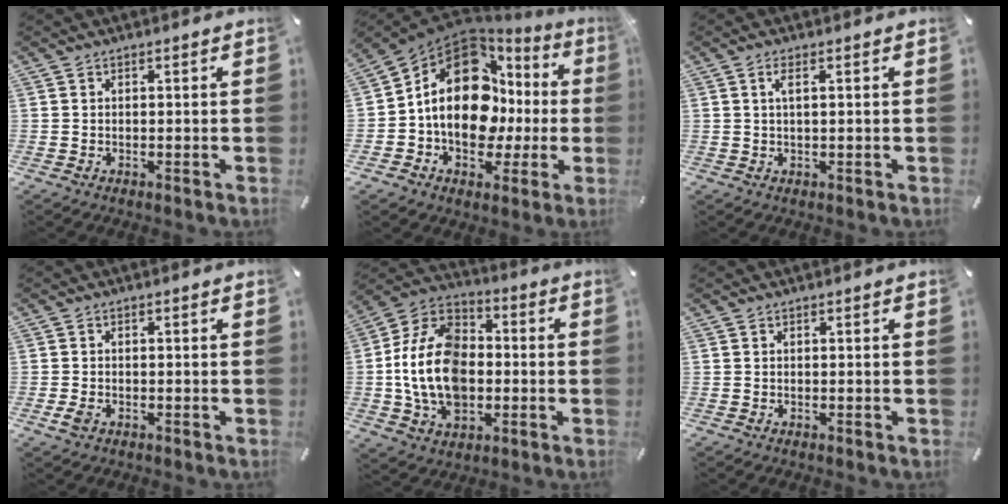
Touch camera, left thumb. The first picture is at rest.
{"total": 19.0, "force": [1.9, 13.3, 13.5], "torque": [-0.230, -0.007, 0.032]}
{"total": 2.4, "force": [0.6, 0.4, 2.2], "torque": [-0.046, 0.003, 0.009]}
{"total": 2.1, "force": [-0.8, 1.2, 1.5], "torque": [-0.040, -0.003, -0.017]}
{"total": 18.3, "force": [-2.5, 13.2, 12.4], "torque": [-0.284, 0.014, -0.050]}
{"total": 0.0}